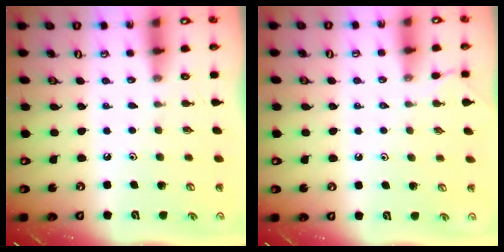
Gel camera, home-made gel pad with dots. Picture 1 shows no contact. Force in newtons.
{"total": 1.8, "press": 1.8, "slide": 0.3}